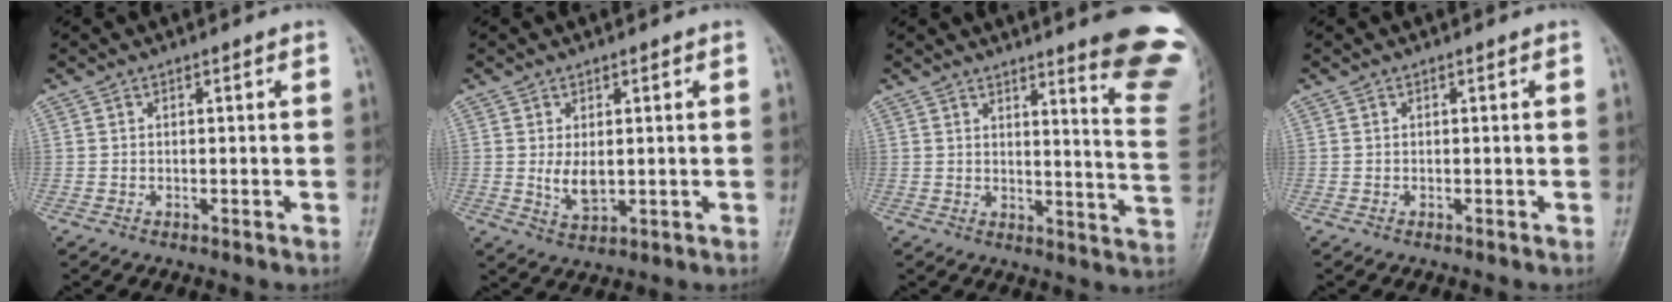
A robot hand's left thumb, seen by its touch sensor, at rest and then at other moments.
{"total": 4.7, "force": [0.4, 2.8, 3.7], "torque": [-0.056, -0.013, 0.013]}
{"total": 15.9, "force": [12.0, 1.3, 10.3], "torque": [-0.098, -0.109, 0.134]}
{"total": 0.0}